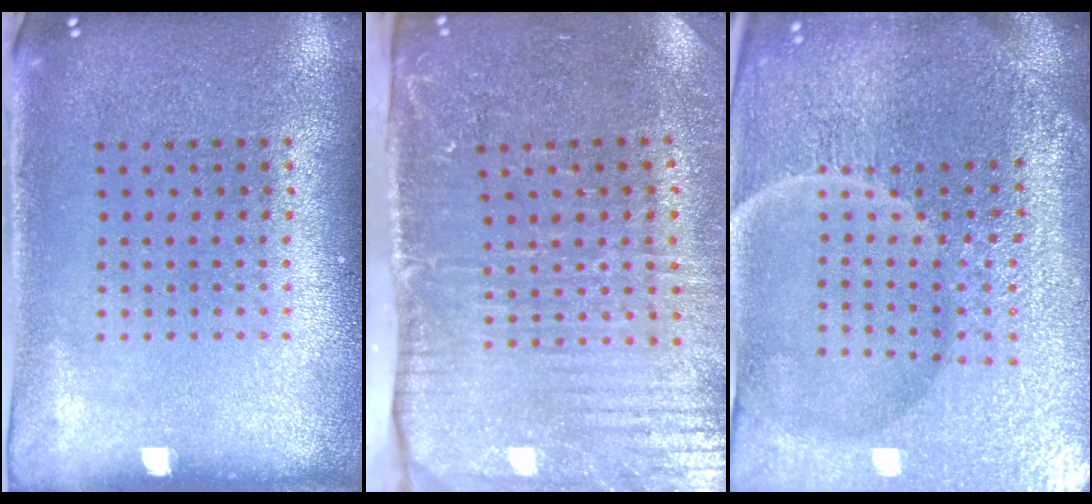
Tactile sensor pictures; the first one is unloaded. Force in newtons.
{"total": 4.5, "press": 3.7, "slide": 2.5}
{"total": 6.4, "press": 5.7, "slide": 2.9}